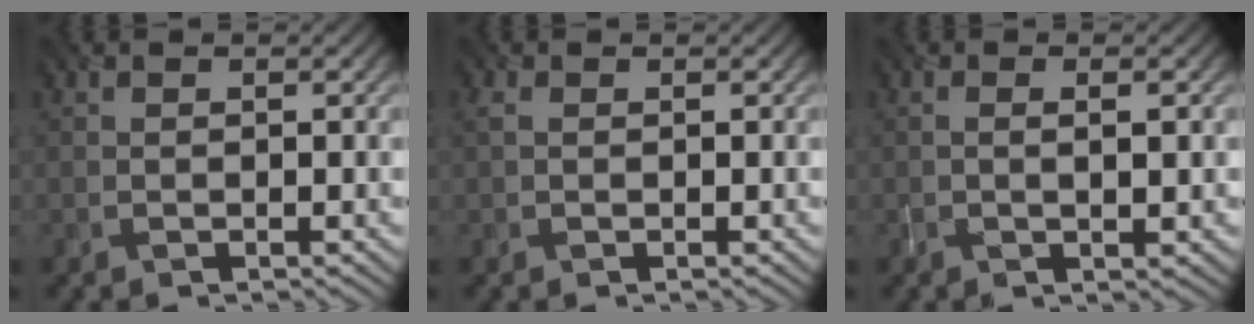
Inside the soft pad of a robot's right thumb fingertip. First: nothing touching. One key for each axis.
{"total": 1.0, "fx": 0.3, "fy": 0.5, "fz": 0.8, "tx": -0.024, "ty": 0.002, "tz": 0.006}
{"total": 2.0, "fx": 0.0, "fy": 0.4, "fz": 2.0, "tx": -0.036, "ty": 0.002, "tz": 0.001}